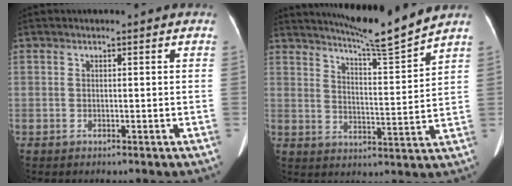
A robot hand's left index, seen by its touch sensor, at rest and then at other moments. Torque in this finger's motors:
{"motor_torque": [0.31, -1.83, 0.04, 0.07]}